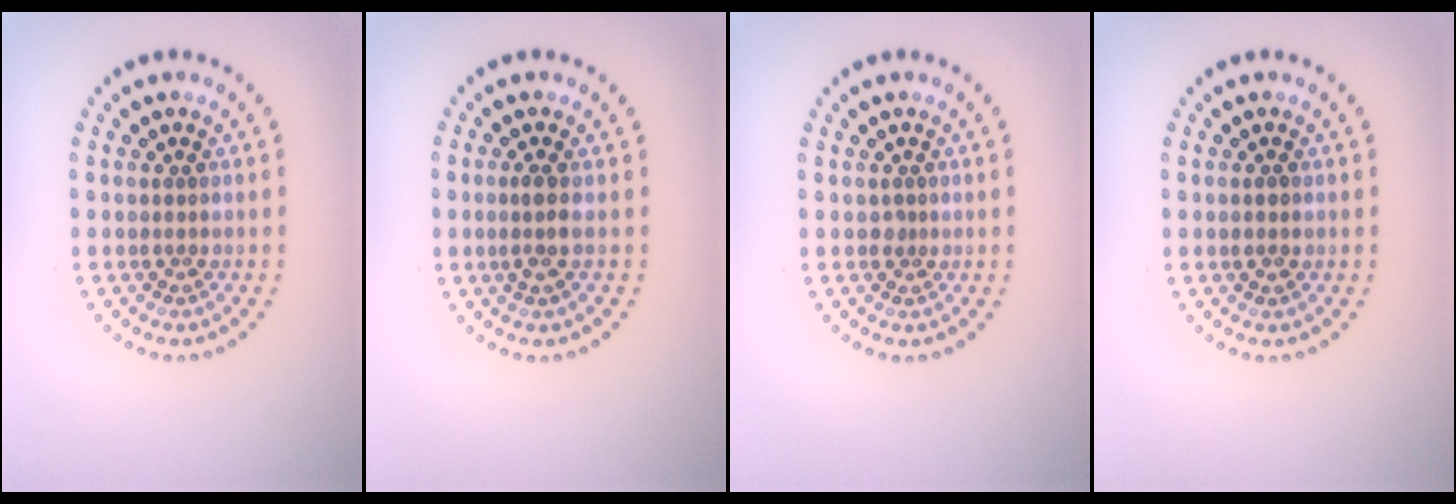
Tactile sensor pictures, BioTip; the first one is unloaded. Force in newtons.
{"total": 1.4, "press": 1.2, "slide": 0.8}
{"total": 0.7, "press": 0.5, "slide": 0.4}
{"total": 0.9, "press": 0.9, "slide": 0.1}